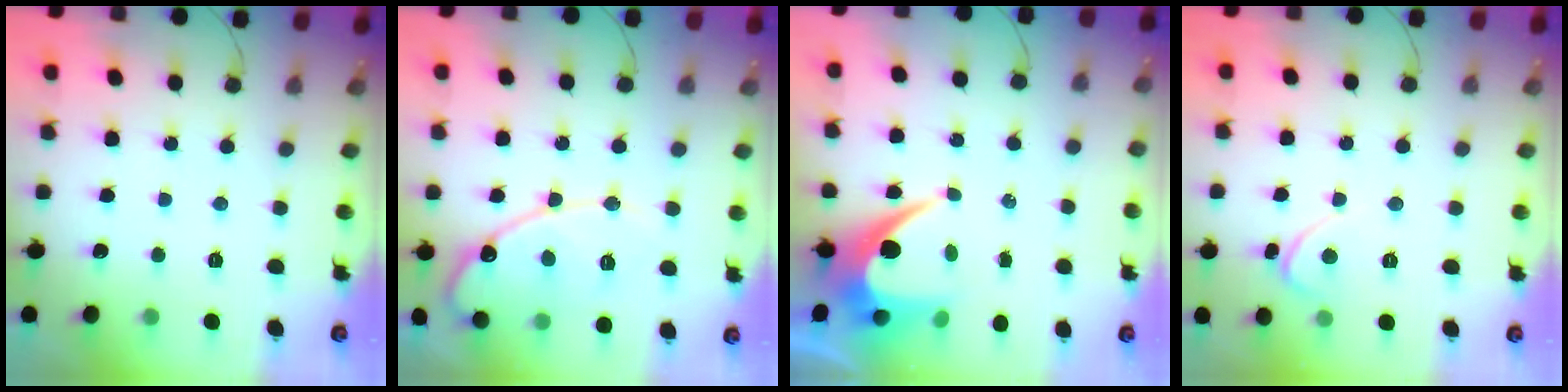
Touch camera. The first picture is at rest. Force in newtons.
{"total": 15.4, "press": 15.4, "slide": 1.3}
{"total": 8.6, "press": 8.5, "slide": 0.8}
{"total": 2.3, "press": 2.3, "slide": 0.1}